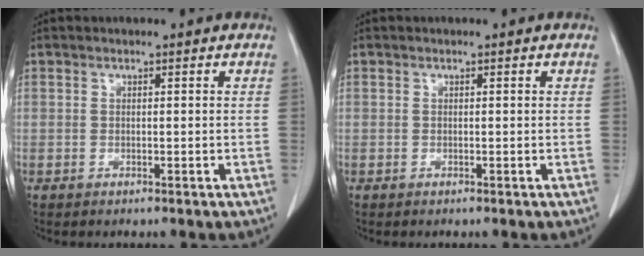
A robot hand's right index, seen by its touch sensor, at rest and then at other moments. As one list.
[{"total": 0.0}]